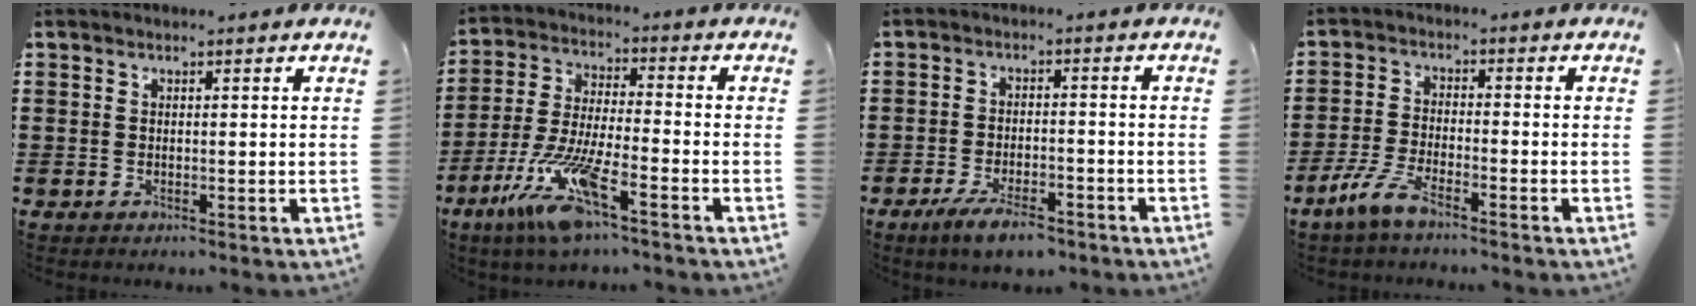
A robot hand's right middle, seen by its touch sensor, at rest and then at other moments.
{"total": 11.1, "force": [-7.1, 1.3, 8.4], "torque": [-0.192, -0.016, -0.141]}
{"total": 5.0, "force": [-3.9, 1.3, 2.9], "torque": [-0.059, 0.000, -0.073]}
{"total": 5.3, "force": [-4.0, 0.9, 3.4], "torque": [-0.088, -0.008, -0.082]}